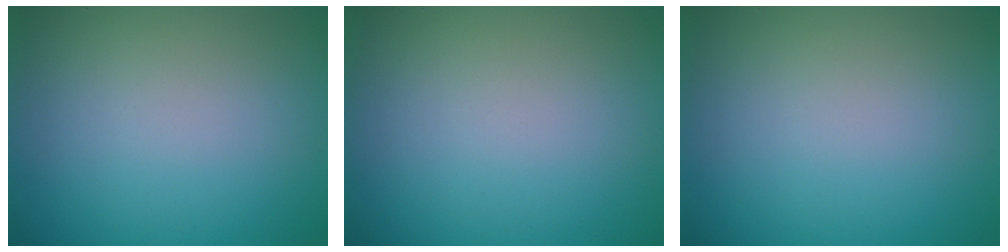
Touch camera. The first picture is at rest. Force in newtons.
{"total": 0.0}
{"total": 0.0}